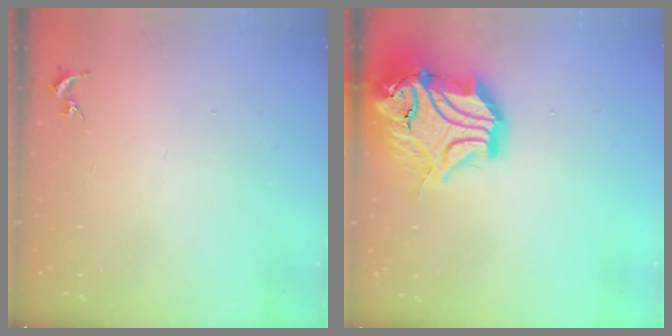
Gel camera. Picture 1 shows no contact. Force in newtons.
{"total": 21.9, "press": 21.7, "slide": 2.9}